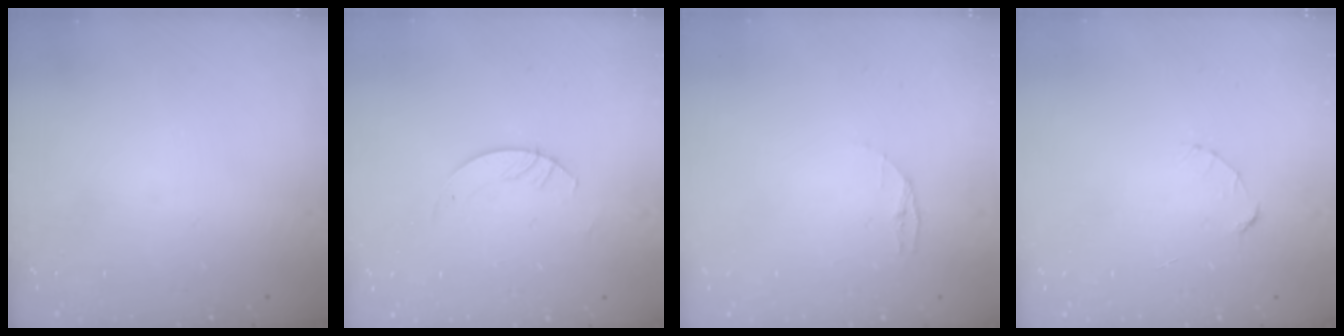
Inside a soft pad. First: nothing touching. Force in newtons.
{"total": 3.0, "press": 3.0, "slide": 0.3}
{"total": 3.4, "press": 3.4, "slide": 0.4}
{"total": 2.4, "press": 2.4, "slide": 0.2}